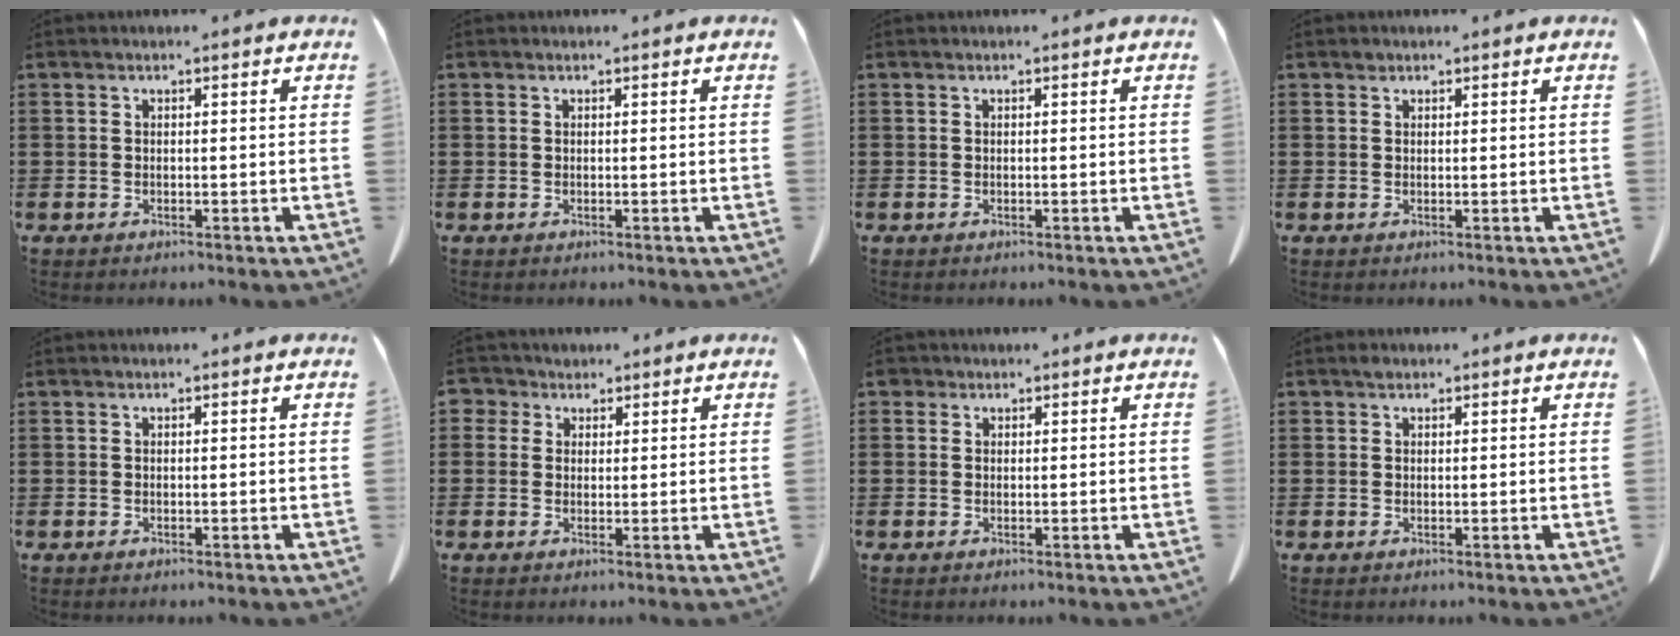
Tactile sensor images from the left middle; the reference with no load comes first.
{"total": 0.0}
{"total": 0.0}
{"total": 0.6, "force": [0.4, 0.4, 0.1], "torque": [-0.003, 0.003, 0.008]}
{"total": 0.0}
{"total": 2.8, "force": [1.6, 2.2, 0.4], "torque": [-0.012, 0.009, 0.027]}
{"total": 0.9, "force": [0.5, 0.7, 0.2], "torque": [-0.007, 0.006, 0.008]}
{"total": 0.7, "force": [0.5, 0.5, 0.1], "torque": [-0.003, 0.003, 0.009]}